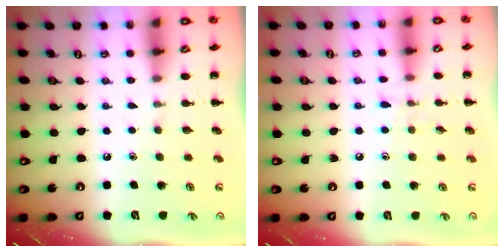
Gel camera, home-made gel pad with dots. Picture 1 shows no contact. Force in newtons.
{"total": 6.0, "press": 5.6, "slide": 2.1}